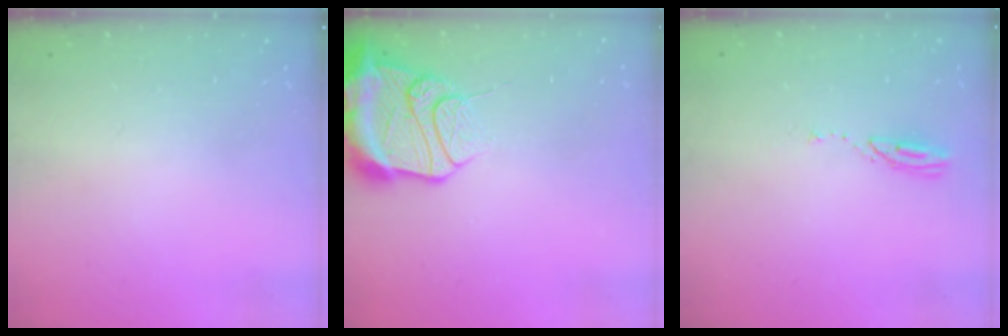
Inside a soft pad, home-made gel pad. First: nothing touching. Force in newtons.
{"total": 16.7, "press": 16.6, "slide": 1.6}
{"total": 3.8, "press": 3.7, "slide": 0.4}